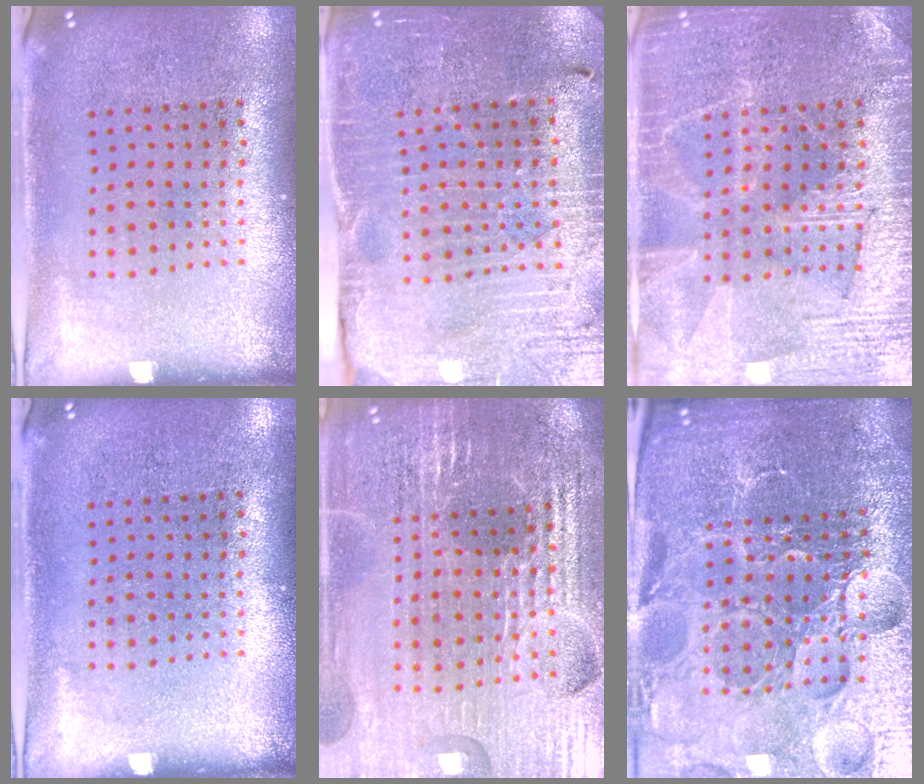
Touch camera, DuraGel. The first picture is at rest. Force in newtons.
{"total": 3.5, "press": 3.4, "slide": 0.6}
{"total": 3.7, "press": 3.6, "slide": 0.7}
{"total": 0.0}
{"total": 5.2, "press": 4.8, "slide": 2.0}
{"total": 6.7, "press": 5.9, "slide": 3.2}